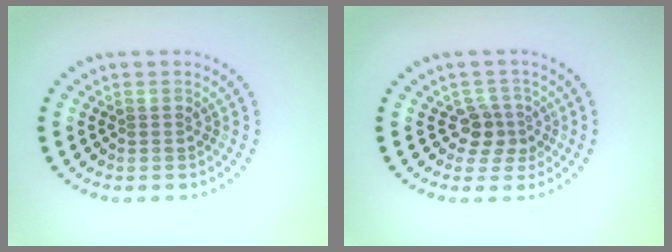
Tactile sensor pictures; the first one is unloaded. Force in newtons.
{"total": 2.5, "press": 1.9, "slide": 1.6}